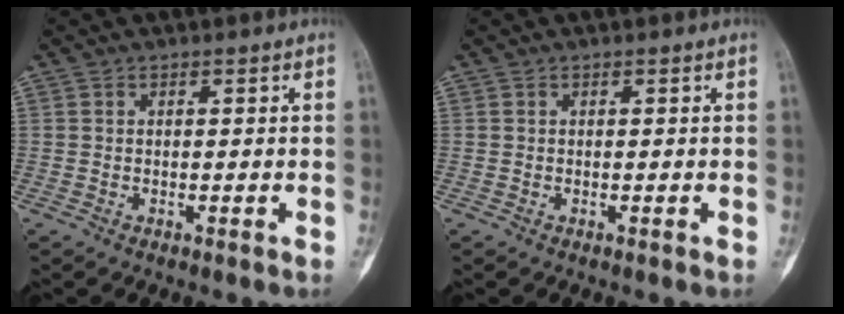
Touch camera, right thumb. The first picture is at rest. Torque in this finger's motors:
{"motor_torque": [0.00, 0.00, 0.03, -0.02, 0.01]}